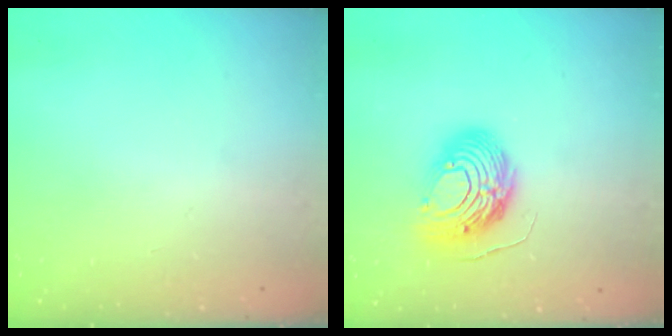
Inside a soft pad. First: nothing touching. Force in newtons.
{"total": 12.8, "press": 12.7, "slide": 1.3}